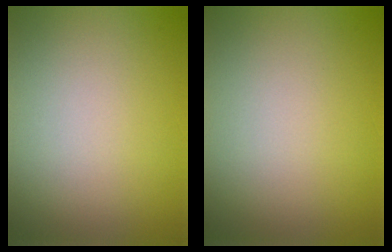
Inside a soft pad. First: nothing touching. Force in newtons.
{"total": 0.0}